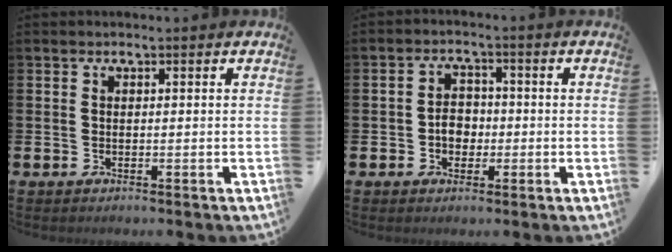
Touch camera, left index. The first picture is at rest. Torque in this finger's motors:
{"motor_torque": [0.64, 0.29, 0.13, 0.08]}